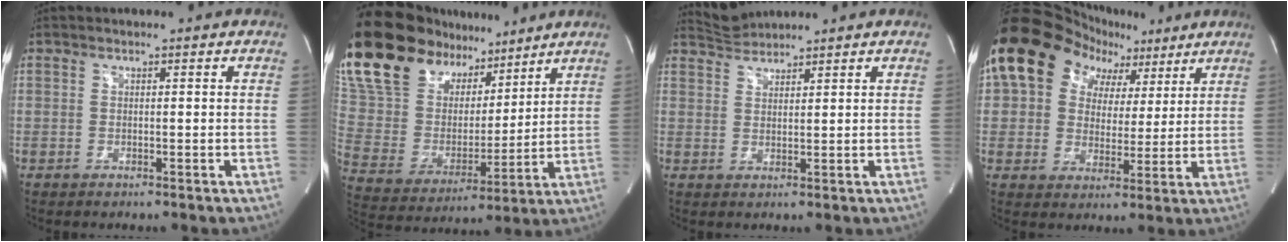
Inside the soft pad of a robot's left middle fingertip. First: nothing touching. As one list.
[{"total": 18.9, "force": [14.6, 8.0, 9.0], "torque": [-0.182, 0.031, 0.278]}, {"total": 3.1, "force": [3.1, -0.2, -0.6], "torque": [0.003, 0.005, 0.066]}, {"total": 13.5, "force": [6.8, 10.2, 5.8], "torque": [-0.084, 0.059, 0.118]}]